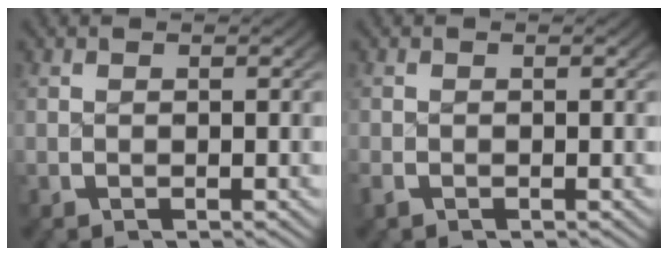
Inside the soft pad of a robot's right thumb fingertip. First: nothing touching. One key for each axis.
{"total": 0.8, "fx": -0.5, "fy": 0.6, "fz": 0.2, "tx": -0.007, "ty": -0.002, "tz": -0.012}